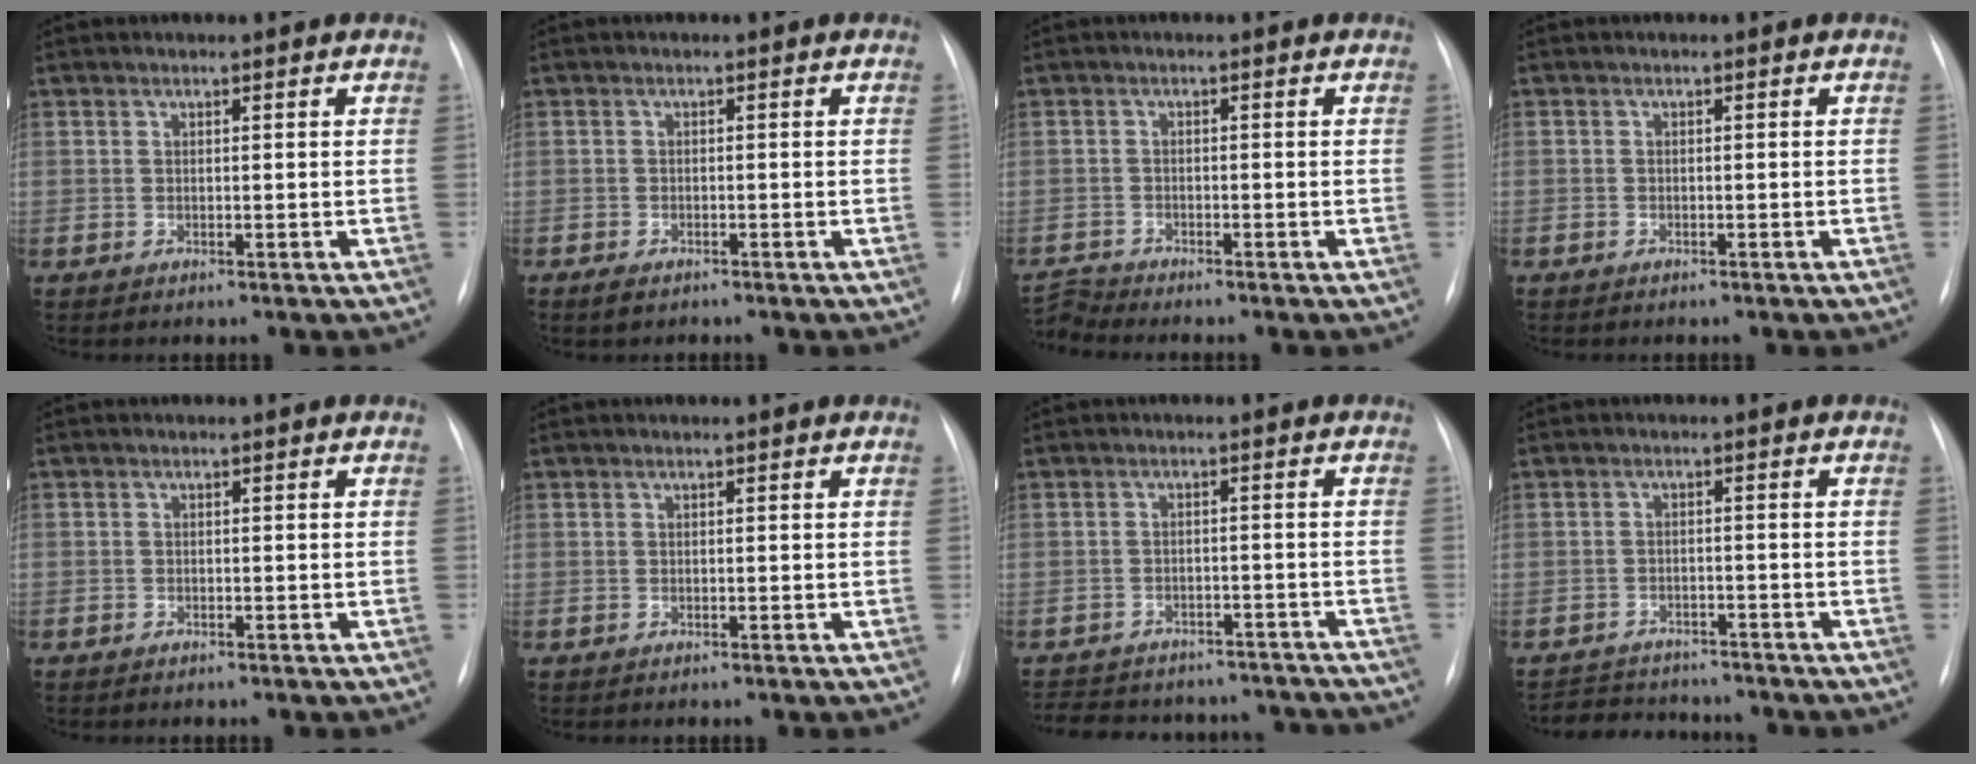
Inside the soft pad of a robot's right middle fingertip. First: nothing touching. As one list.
[{"total": 1.6, "force": [-1.2, 0.8, 0.7], "torque": [-0.021, -0.001, -0.017]}, {"total": 3.2, "force": [-3.0, -1.0, -0.7], "torque": [0.006, -0.018, -0.055]}, {"total": 0.7, "force": [-0.5, 0.5, 0.0], "torque": [-0.001, 0.003, -0.008]}, {"total": 0.8, "force": [-0.6, 0.6, 0.0], "torque": [-0.007, 0.003, -0.011]}, {"total": 0.0}, {"total": 19.3, "force": [-17.1, 7.1, 5.5], "torque": [-0.144, 0.005, -0.209]}, {"total": 7.8, "force": [-7.3, 2.6, 1.3], "torque": [-0.021, 0.006, -0.099]}]